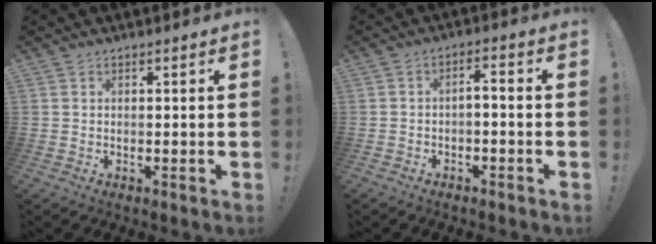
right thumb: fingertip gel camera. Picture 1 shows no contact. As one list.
[{"total": 3.2, "force": [-2.5, 0.6, 1.8], "torque": [-0.029, 0.008, -0.048]}]